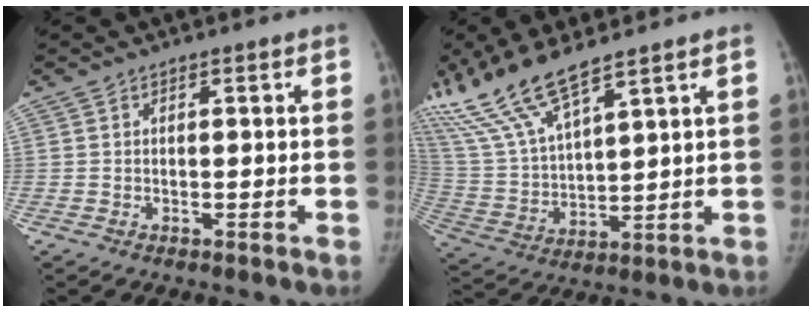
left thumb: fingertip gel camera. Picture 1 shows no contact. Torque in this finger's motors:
{"motor_torque": [0.22, 0.13, 1.45, -1.33, 0.31]}